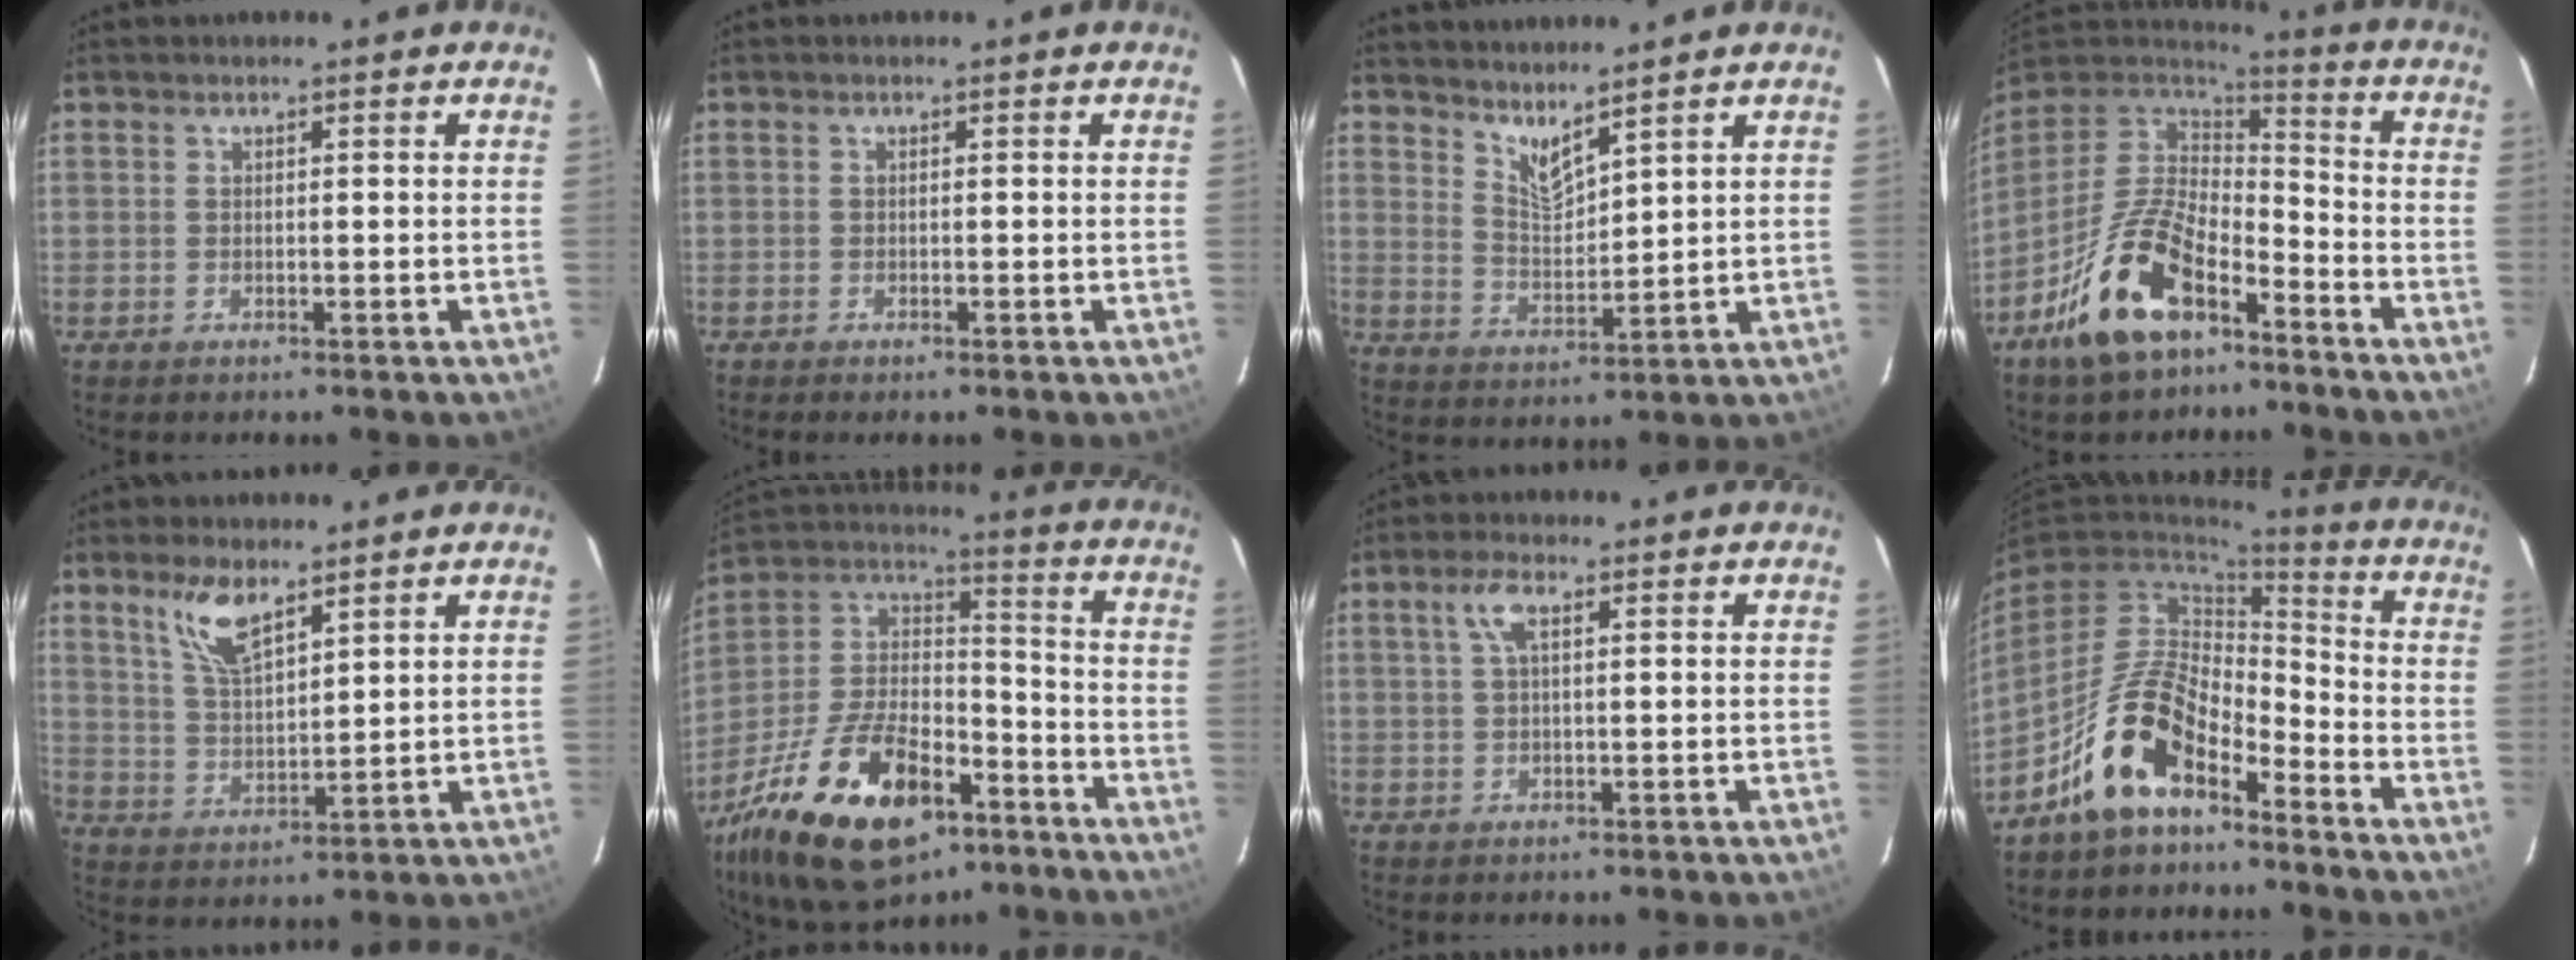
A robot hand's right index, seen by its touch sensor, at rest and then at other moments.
{"total": 0.0}
{"total": 5.5, "force": [4.8, 0.8, 2.6], "torque": [-0.045, -0.009, 0.089]}
{"total": 17.8, "force": [-10.5, 8.1, 11.9], "torque": [-0.244, -0.006, -0.194]}
{"total": 7.7, "force": [5.3, 2.6, 5.0], "torque": [-0.096, 0.004, 0.111]}
{"total": 26.6, "force": [-15.1, 13.1, 17.5], "torque": [-0.350, -0.001, -0.246]}
{"total": 3.4, "force": [1.2, 1.2, 3.0], "torque": [-0.063, 0.010, 0.024]}
{"total": 12.6, "force": [-8.3, 5.6, 7.7], "torque": [-0.156, 0.019, -0.156]}